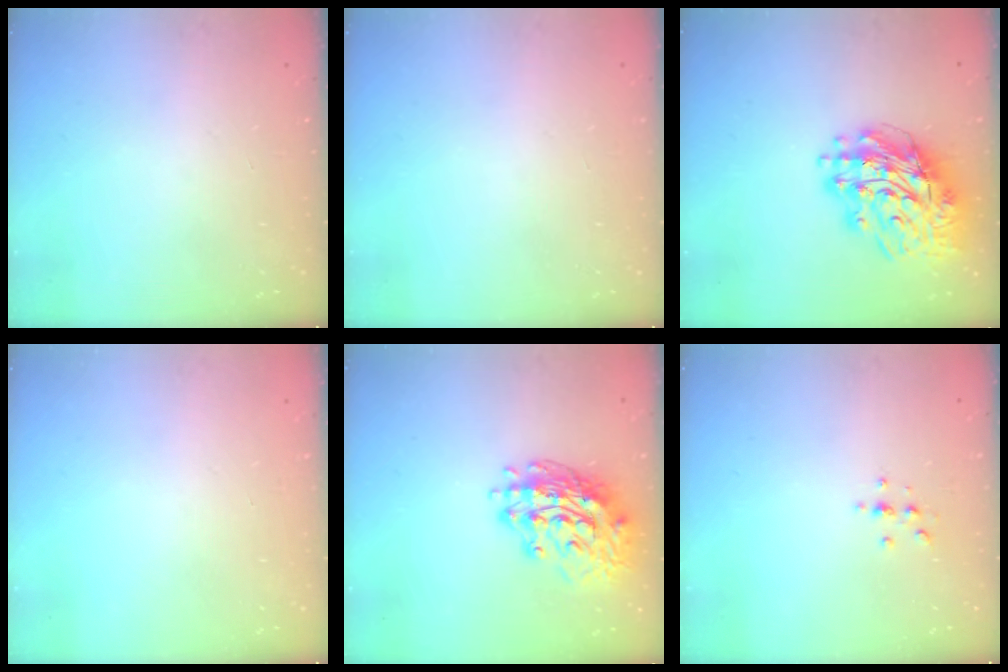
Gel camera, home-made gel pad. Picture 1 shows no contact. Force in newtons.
{"total": 0.0}
{"total": 18.5, "press": 18.3, "slide": 3.0}
{"total": 0.0}
{"total": 16.1, "press": 16.0, "slide": 1.7}
{"total": 2.2, "press": 2.1, "slide": 0.2}